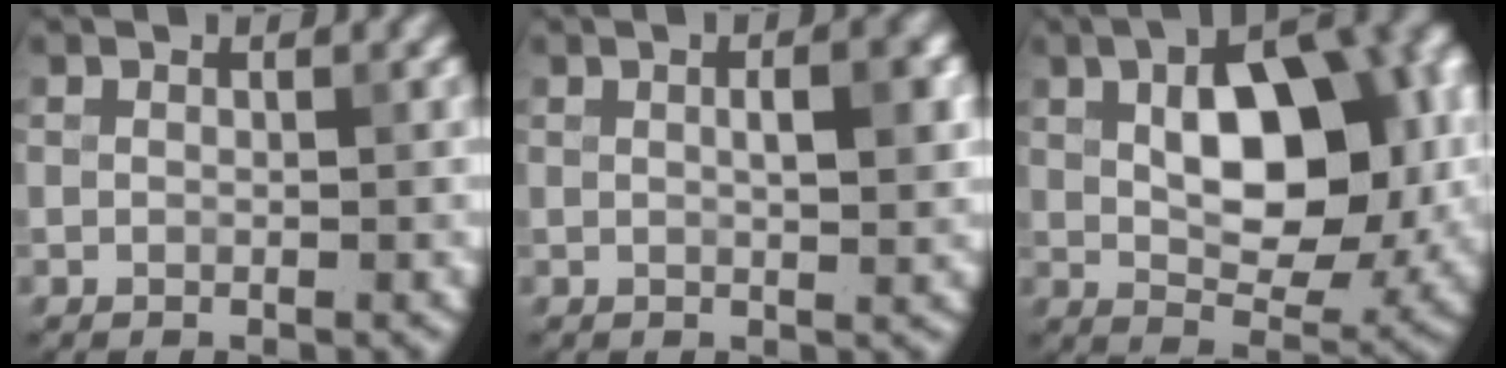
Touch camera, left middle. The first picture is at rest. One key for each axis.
{"total": 3.3, "fx": 0.8, "fy": 1.0, "fz": 3.1, "tx": -0.045, "ty": 0.006, "tz": 0.017}
{"total": 12.7, "fx": 2.1, "fy": 7.0, "fz": 10.4, "tx": -0.140, "ty": 0.011, "tz": 0.043}